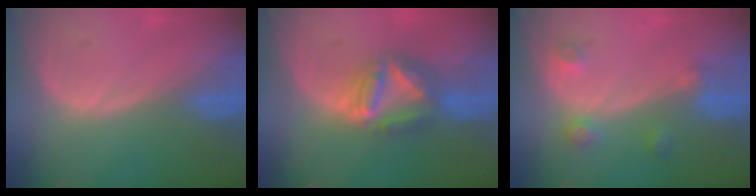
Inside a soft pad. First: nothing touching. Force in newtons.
{"total": 7.4, "press": 6.5, "slide": 3.6}
{"total": 3.6, "press": 3.3, "slide": 1.5}